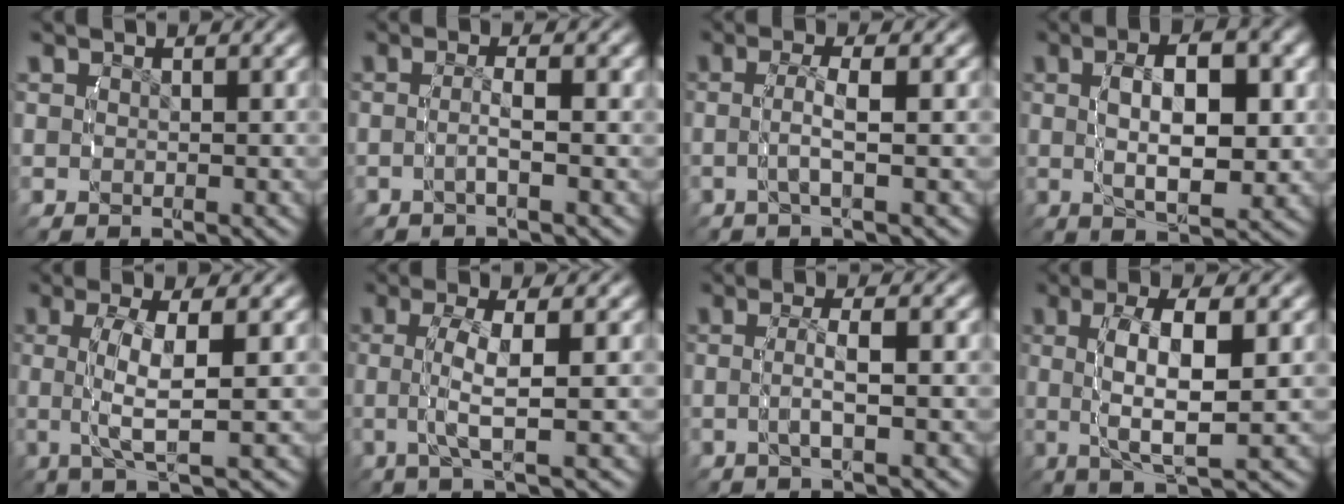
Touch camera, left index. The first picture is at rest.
{"total": 1.8, "force": [-0.7, 0.0, 1.6], "torque": [-0.035, 0.005, -0.017]}
{"total": 2.4, "force": [-0.3, 0.1, 2.4], "torque": [-0.051, 0.008, -0.014]}
{"total": 7.3, "force": [0.0, 3.3, 6.5], "torque": [-0.101, 0.003, -0.003]}
{"total": 4.5, "force": [-0.1, 1.0, 4.4], "torque": [-0.091, 0.002, -0.004]}
{"total": 3.8, "force": [0.0, 0.6, 3.8], "torque": [-0.082, 0.001, -0.005]}
{"total": 2.2, "force": [-0.4, 0.1, 2.2], "torque": [-0.043, 0.008, -0.015]}
{"total": 6.3, "force": [-0.1, 2.1, 5.9], "torque": [-0.108, 0.004, -0.003]}